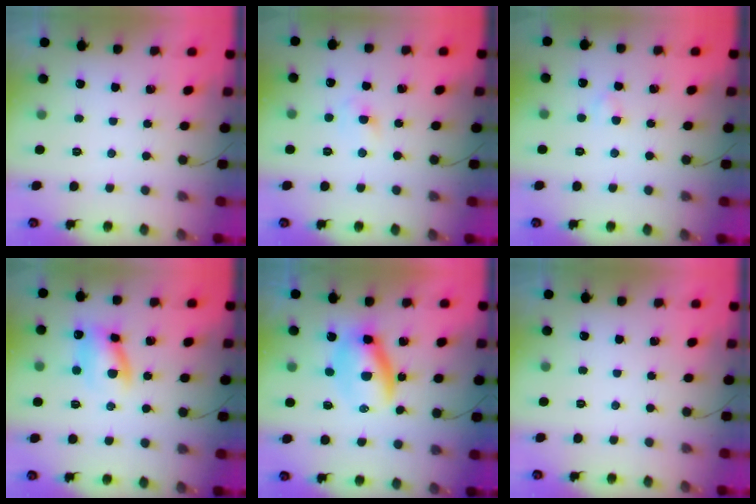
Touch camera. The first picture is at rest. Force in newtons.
{"total": 3.5, "press": 3.3, "slide": 1.1}
{"total": 2.3, "press": 2.1, "slide": 0.9}
{"total": 10.0, "press": 9.9, "slide": 1.6}
{"total": 7.2, "press": 7.1, "slide": 1.2}
{"total": 0.0}